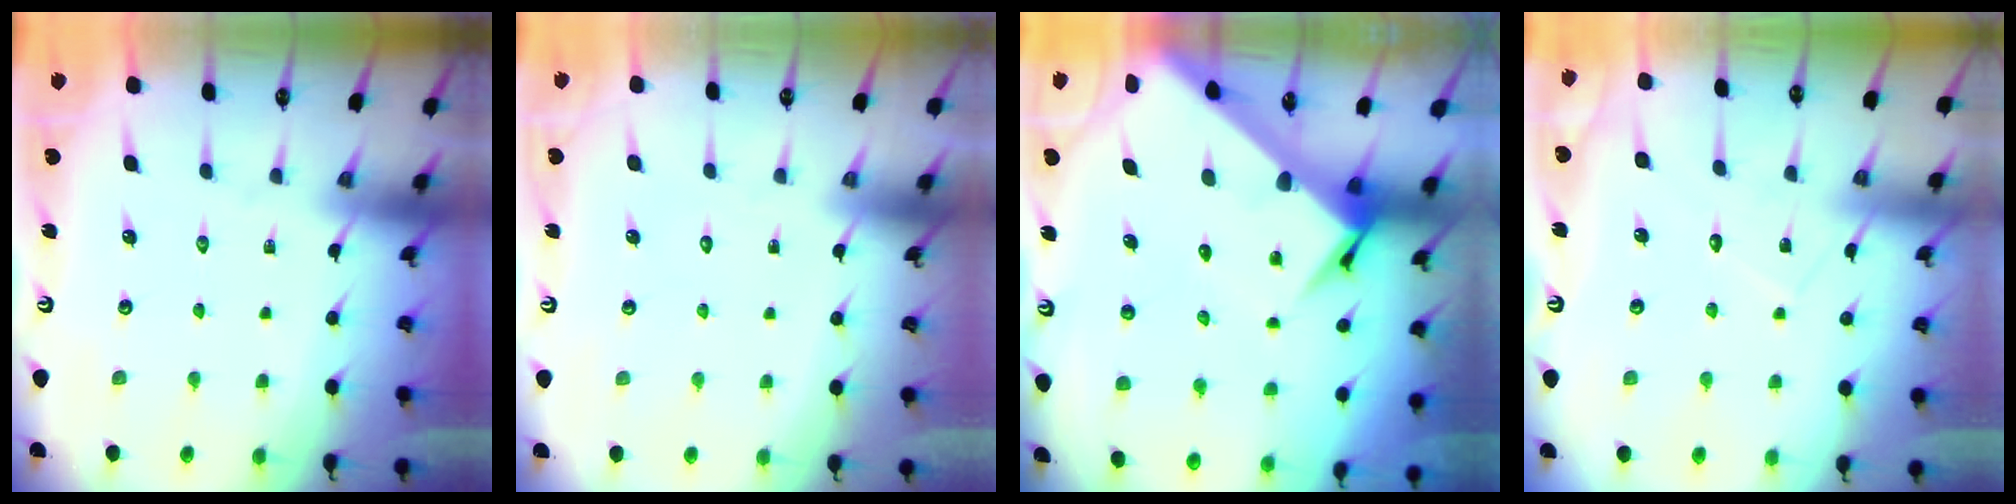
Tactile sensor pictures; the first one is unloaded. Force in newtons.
{"total": 1.7, "press": 1.7, "slide": 0.1}
{"total": 7.5, "press": 7.5, "slide": 0.5}
{"total": 7.1, "press": 7.1, "slide": 0.5}